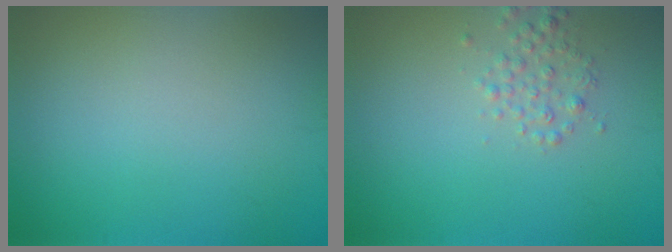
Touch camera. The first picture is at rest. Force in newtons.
{"total": 1.7, "press": 1.7, "slide": 0.0}